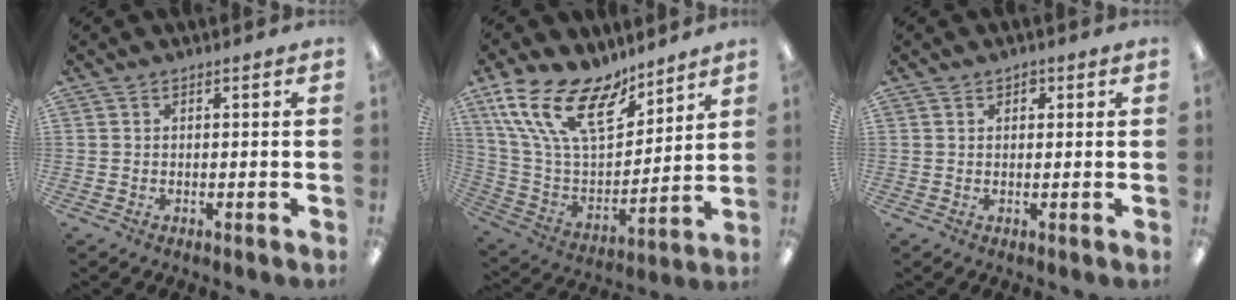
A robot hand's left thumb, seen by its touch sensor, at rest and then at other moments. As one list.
[{"total": 21.2, "force": [12.8, 10.4, 13.3], "torque": [-0.273, -0.069, 0.233]}, {"total": 1.4, "force": [0.8, 1.0, 0.6], "torque": [-0.004, 0.000, 0.011]}]